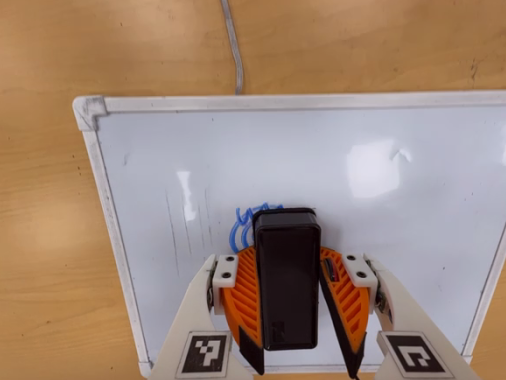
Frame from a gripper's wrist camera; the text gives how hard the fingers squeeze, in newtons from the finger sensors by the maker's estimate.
{"total": 11.1, "left": 12.8, "right": 9.4}